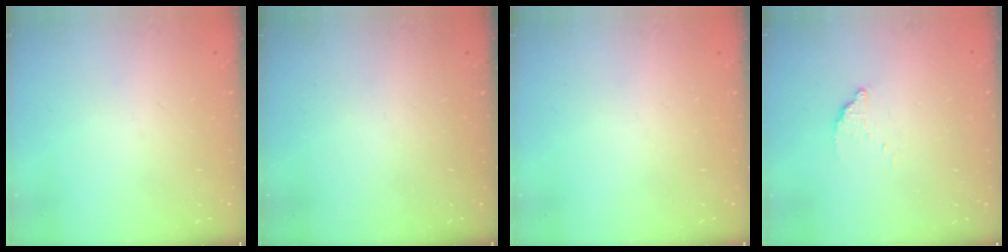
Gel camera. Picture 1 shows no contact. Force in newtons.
{"total": 0.0}
{"total": 0.0}
{"total": 2.8, "press": 2.8, "slide": 0.1}